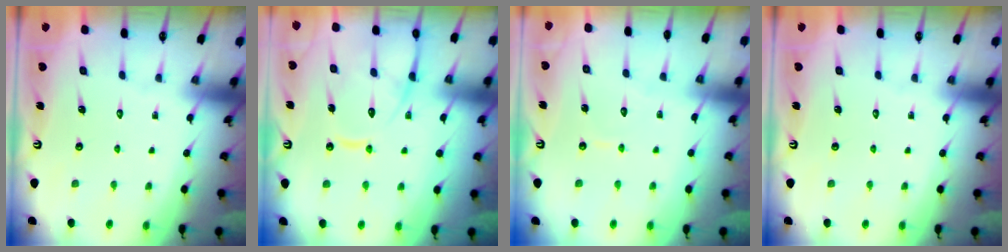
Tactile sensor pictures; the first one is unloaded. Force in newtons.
{"total": 14.5, "press": 14.4, "slide": 1.2}
{"total": 4.5, "press": 4.4, "slide": 0.4}
{"total": 0.0}